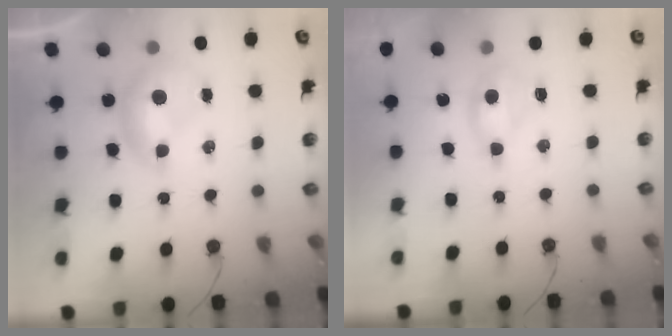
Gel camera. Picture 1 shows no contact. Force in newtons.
{"total": 1.2, "press": 1.1, "slide": 0.5}